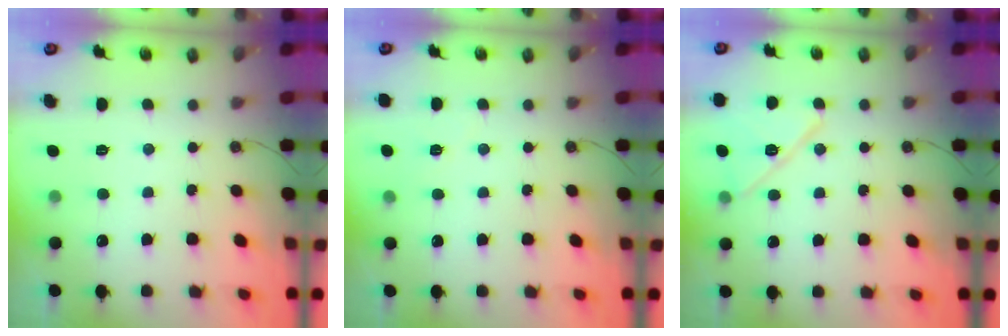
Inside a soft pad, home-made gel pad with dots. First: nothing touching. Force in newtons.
{"total": 2.6, "press": 2.3, "slide": 1.2}
{"total": 12.7, "press": 12.7, "slide": 1.4}